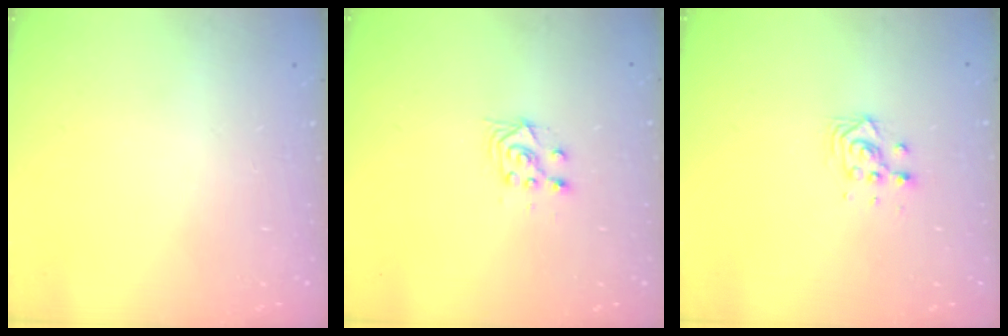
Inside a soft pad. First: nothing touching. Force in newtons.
{"total": 4.9, "press": 4.8, "slide": 1.0}
{"total": 4.5, "press": 4.5, "slide": 0.2}